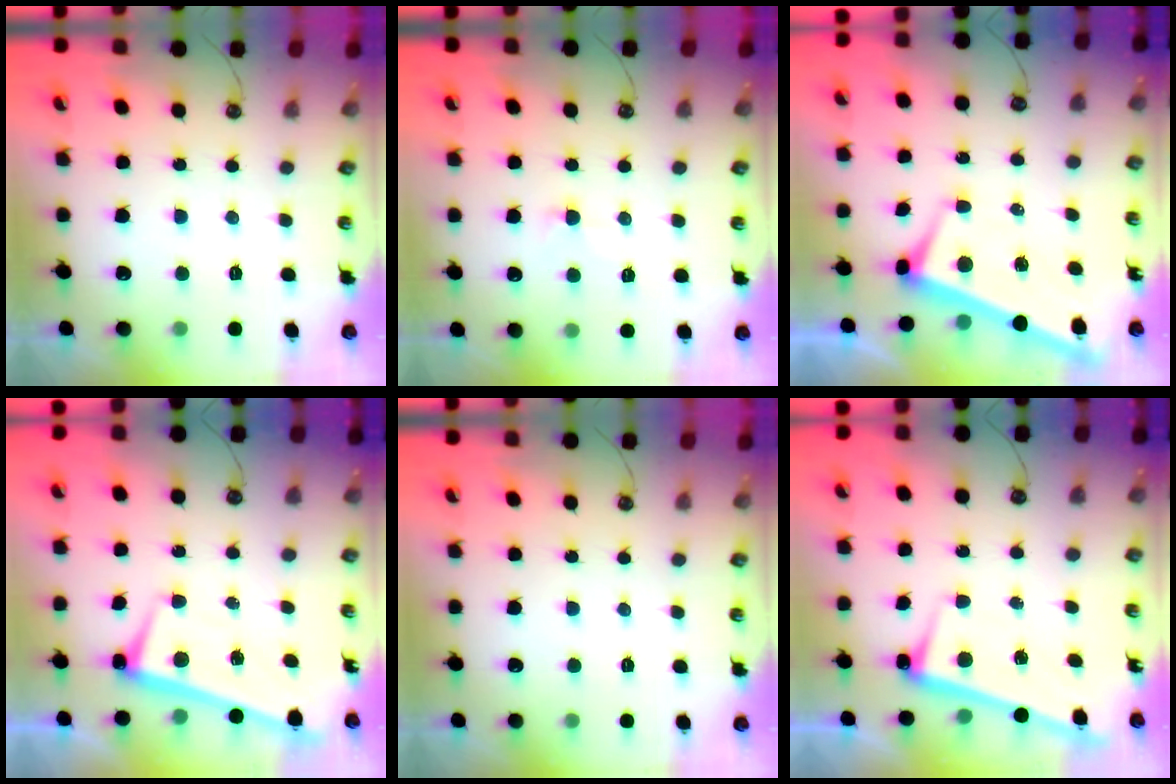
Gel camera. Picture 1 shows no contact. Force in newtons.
{"total": 1.8, "press": 1.7, "slide": 0.3}
{"total": 2.7, "press": 2.5, "slide": 0.9}
{"total": 1.2, "press": 0.9, "slide": 0.9}
{"total": 0.0}
{"total": 2.6, "press": 2.5, "slide": 0.7}